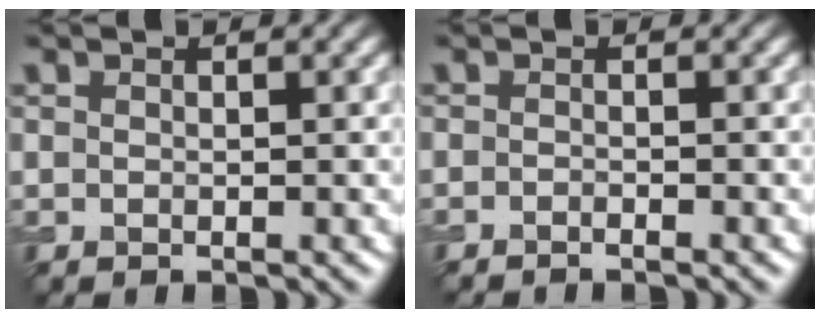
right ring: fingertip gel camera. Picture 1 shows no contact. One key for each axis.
{"total": 0.8, "fx": -0.7, "fy": 0.0, "fz": 0.4, "tx": -0.007, "ty": -0.003, "tz": -0.015}